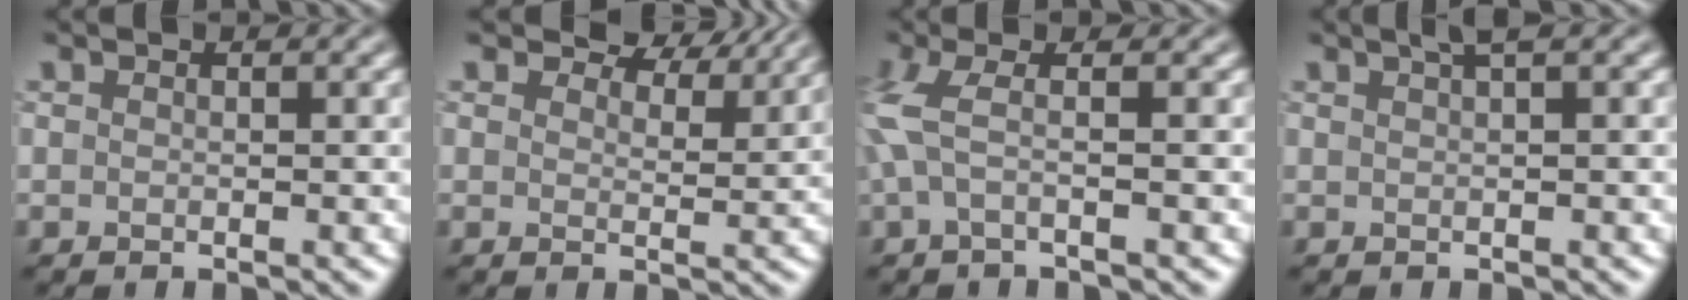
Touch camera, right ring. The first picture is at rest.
{"total": 5.3, "force": [4.4, 1.9, 2.2], "torque": [-0.039, 0.000, 0.056]}
{"total": 3.6, "force": [0.3, 0.9, 3.5], "torque": [-0.084, 0.004, -0.002]}
{"total": 1.8, "force": [1.1, 0.3, 1.3], "torque": [-0.014, 0.004, 0.016]}